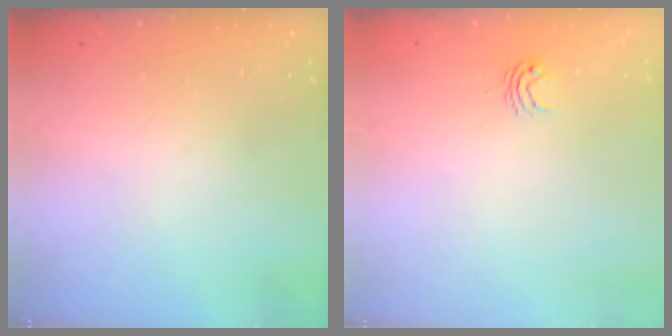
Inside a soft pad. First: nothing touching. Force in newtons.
{"total": 3.0, "press": 3.0, "slide": 0.3}